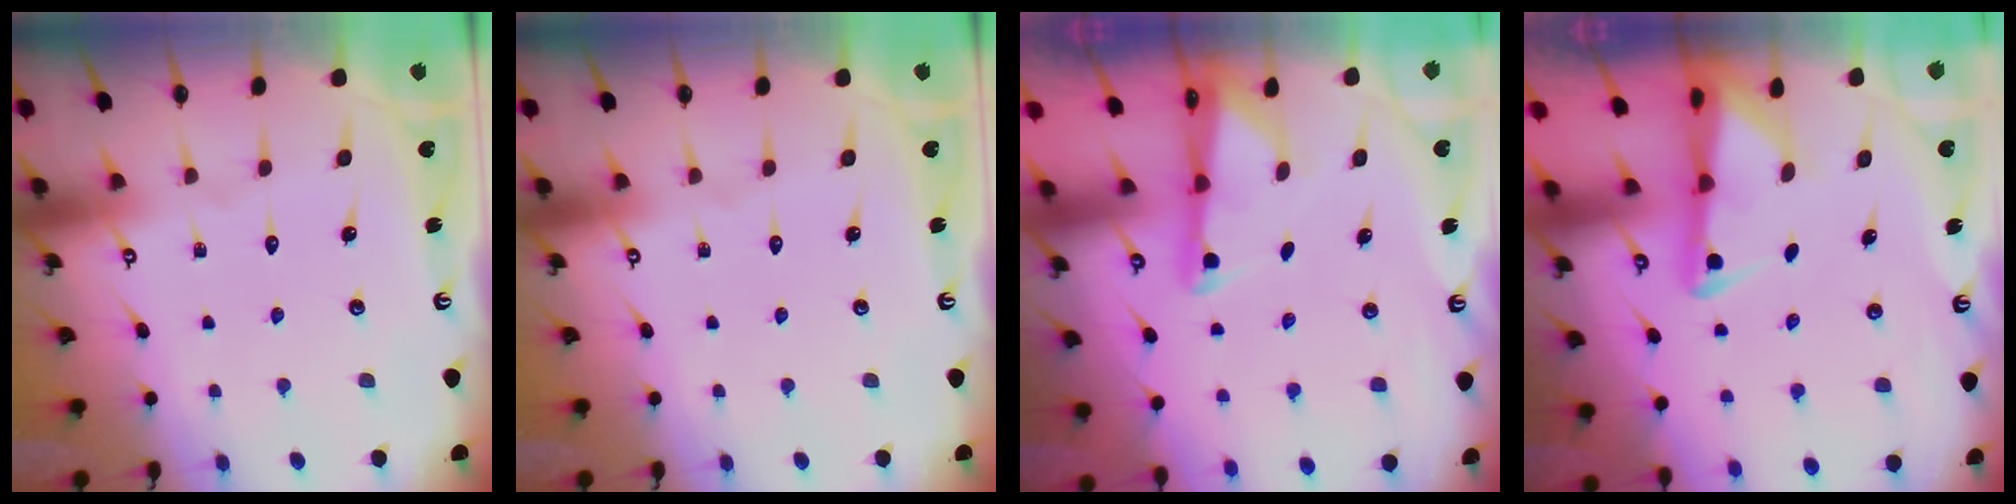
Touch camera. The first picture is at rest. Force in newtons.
{"total": 0.0}
{"total": 2.0, "press": 1.9, "slide": 0.4}
{"total": 2.3, "press": 2.2, "slide": 0.5}